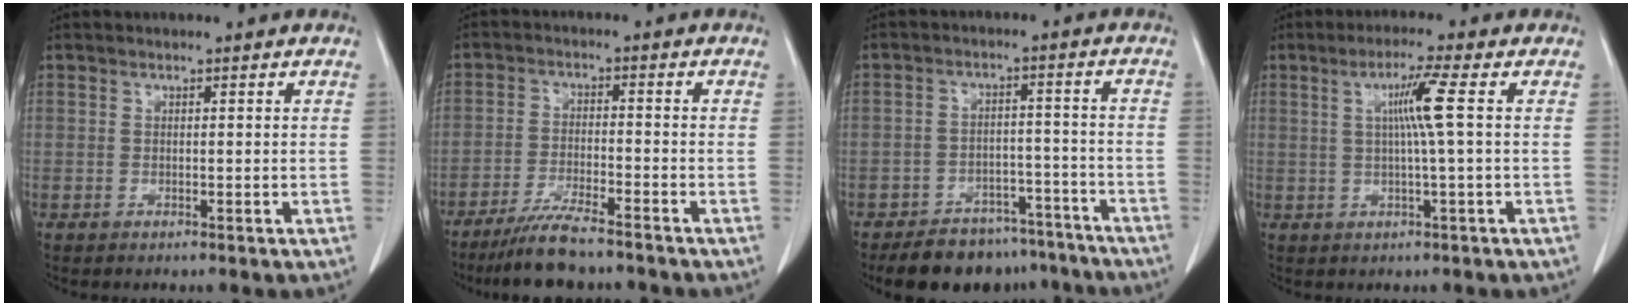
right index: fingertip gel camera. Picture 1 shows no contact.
{"total": 7.9, "force": [-6.7, 0.6, 4.2], "torque": [-0.073, -0.020, -0.116]}
{"total": 12.3, "force": [-10.3, 6.1, 3.1], "torque": [-0.021, 0.024, -0.138]}
{"total": 5.5, "force": [1.0, -1.2, 5.3], "torque": [-0.096, 0.004, 0.018]}